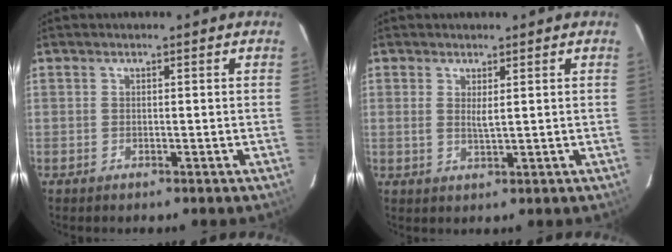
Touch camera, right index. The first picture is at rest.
{"total": 2.2, "force": [0.7, 0.5, 2.0], "torque": [-0.037, -0.004, 0.012]}